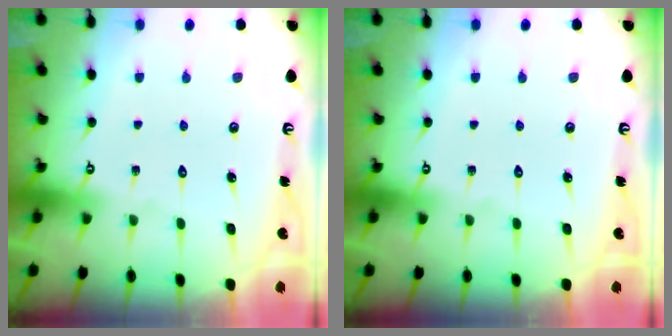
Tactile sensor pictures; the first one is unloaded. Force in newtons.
{"total": 0.0}